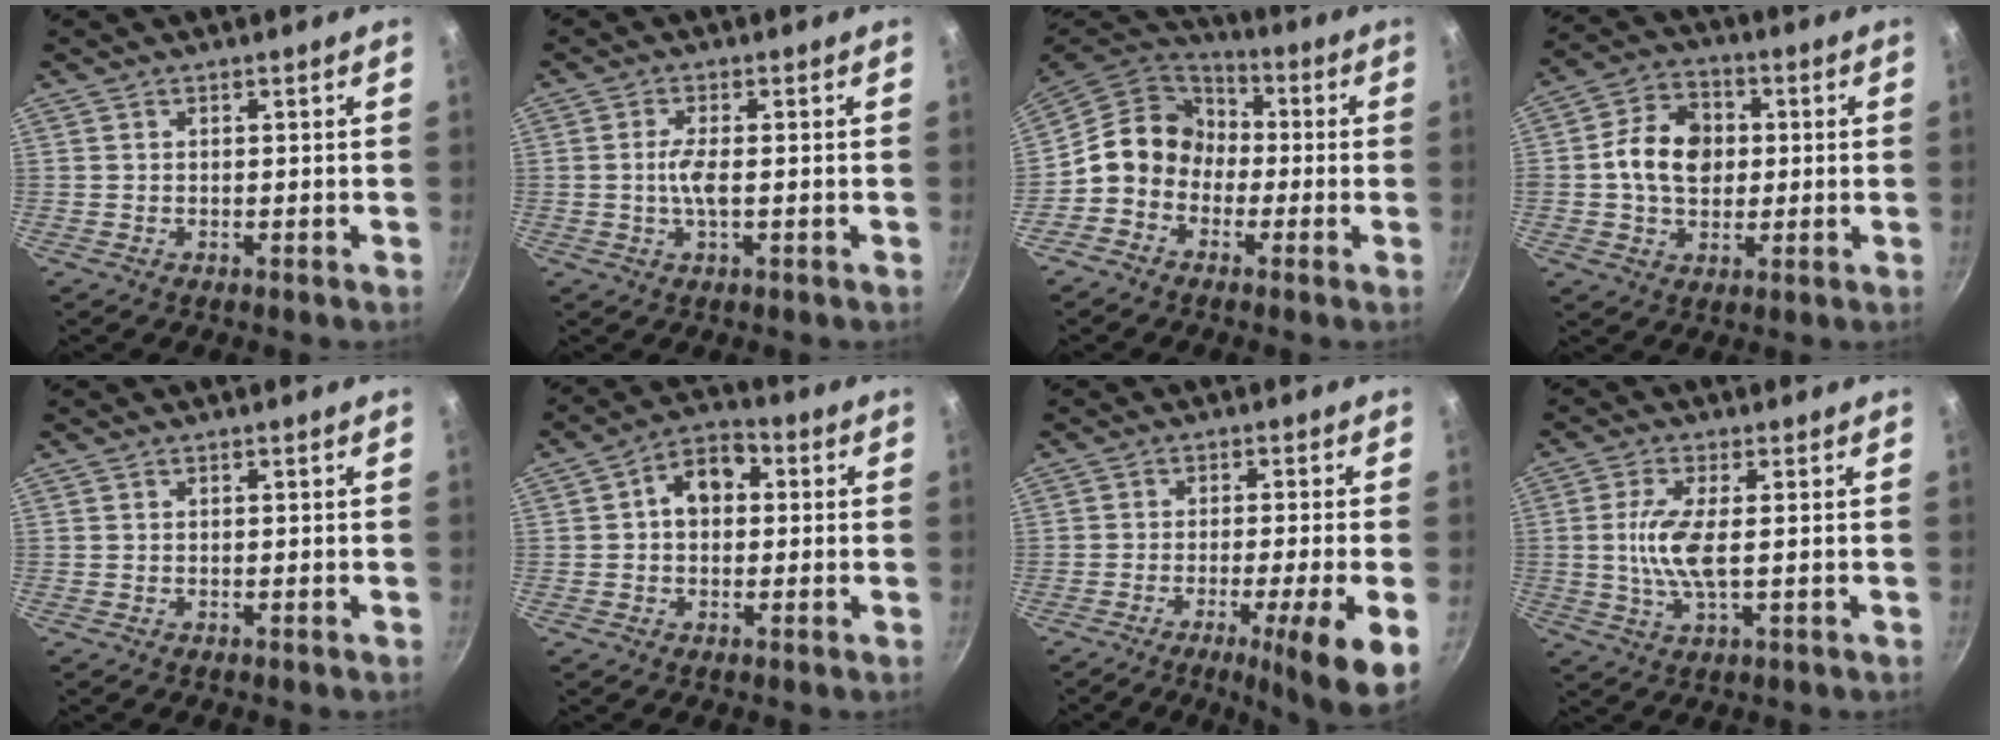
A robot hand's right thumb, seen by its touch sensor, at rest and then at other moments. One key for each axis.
{"total": 3.6, "fx": -0.3, "fy": 0.9, "fz": 3.5, "tx": -0.083, "ty": 0.002, "tz": -0.009}
{"total": 11.7, "fx": -1.6, "fy": 10.2, "fz": 5.5, "tx": -0.056, "ty": 0.043, "tz": -0.053}
{"total": 11.6, "fx": 0.7, "fy": 8.9, "fz": 7.4, "tx": -0.103, "ty": 0.014, "tz": -0.001}
{"total": 0.0}
{"total": 8.2, "fx": 1.2, "fy": 5.9, "fz": 5.5, "tx": -0.048, "ty": 0.022, "tz": 0.004}
{"total": 11.1, "fx": -4.3, "fy": 0.7, "fz": 10.2, "tx": -0.146, "ty": 0.010, "tz": -0.064}
{"total": 7.5, "fx": 0.2, "fy": 2.2, "fz": 7.2, "tx": -0.160, "ty": -0.003, "tz": 0.002}